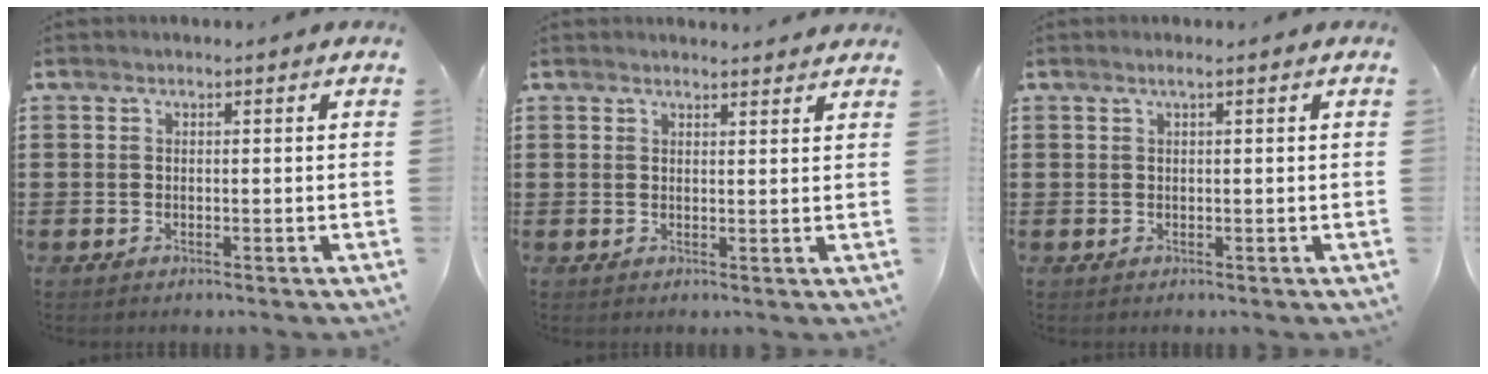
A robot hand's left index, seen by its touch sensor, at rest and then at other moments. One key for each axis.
{"total": 1.6, "fx": 1.6, "fy": 0.1, "fz": 0.1, "tx": -0.007, "ty": 0.001, "tz": 0.031}
{"total": 0.7, "fx": 0.2, "fy": -0.1, "fz": 0.7, "tx": -0.011, "ty": -0.003, "tz": 0.003}